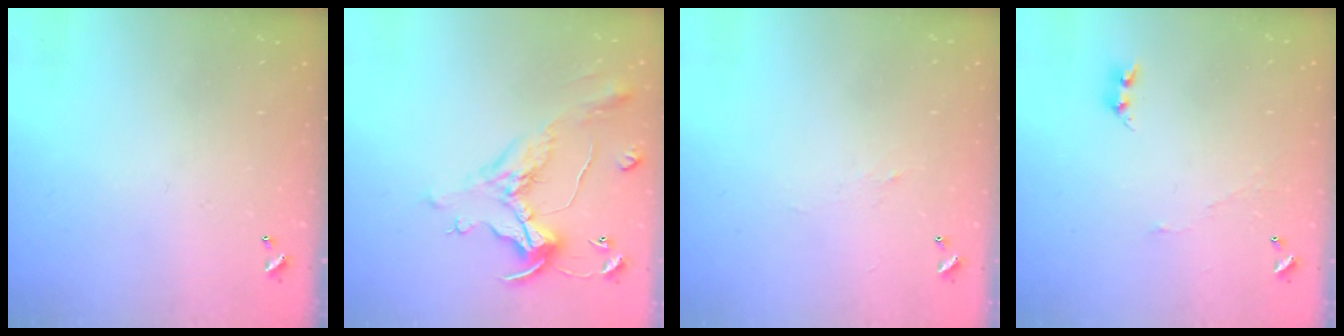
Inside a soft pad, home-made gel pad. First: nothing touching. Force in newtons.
{"total": 1.7, "press": 1.2, "slide": 1.1}
{"total": 2.4, "press": 2.3, "slide": 0.7}
{"total": 4.7, "press": 4.7, "slide": 0.3}